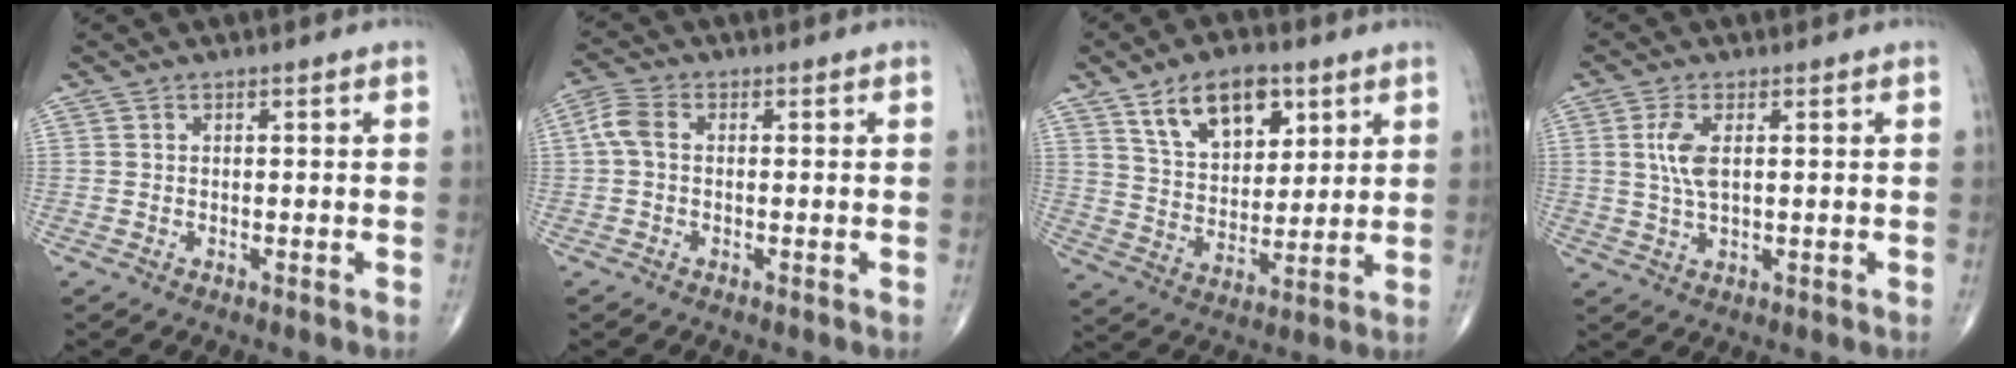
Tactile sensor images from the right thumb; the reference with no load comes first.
{"total": 4.1, "force": [0.1, 2.6, 3.2], "torque": [-0.077, 0.012, -0.005]}
{"total": 14.1, "force": [7.3, 8.1, 9.0], "torque": [-0.114, -0.034, 0.134]}
{"total": 5.0, "force": [1.1, 2.0, 4.4], "torque": [-0.104, -0.006, 0.025]}